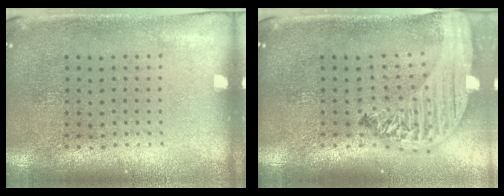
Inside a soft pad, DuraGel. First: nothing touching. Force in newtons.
{"total": 3.2, "press": 2.5, "slide": 1.9}